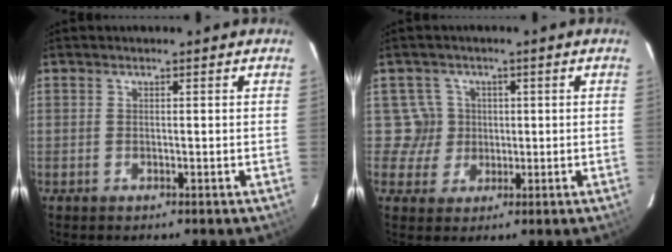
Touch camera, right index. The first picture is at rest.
{"total": 4.5, "force": [0.2, 4.4, -0.1], "torque": [0.009, 0.014, 0.004]}